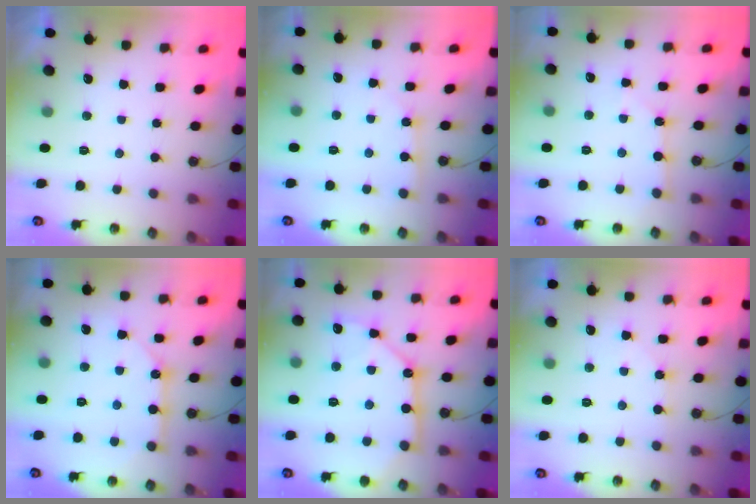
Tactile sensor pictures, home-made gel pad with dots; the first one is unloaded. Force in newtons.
{"total": 2.6, "press": 2.6, "slide": 0.3}
{"total": 3.0, "press": 2.9, "slide": 0.4}
{"total": 10.3, "press": 10.2, "slide": 1.1}
{"total": 13.9, "press": 13.8, "slide": 1.4}
{"total": 4.1, "press": 4.1, "slide": 0.5}